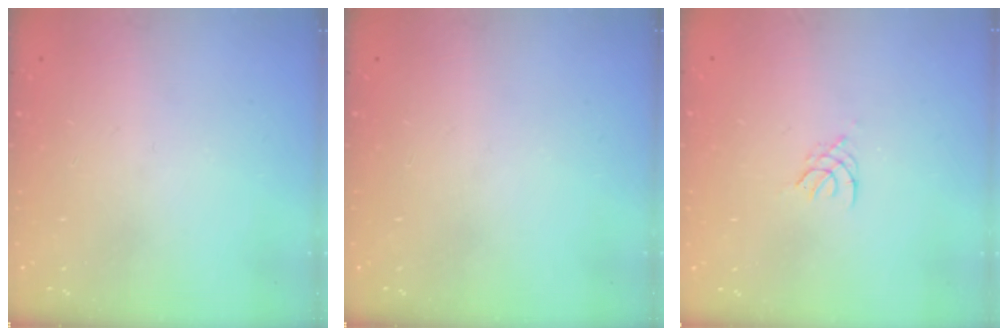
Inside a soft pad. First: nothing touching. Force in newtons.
{"total": 0.0}
{"total": 2.0, "press": 1.9, "slide": 0.4}